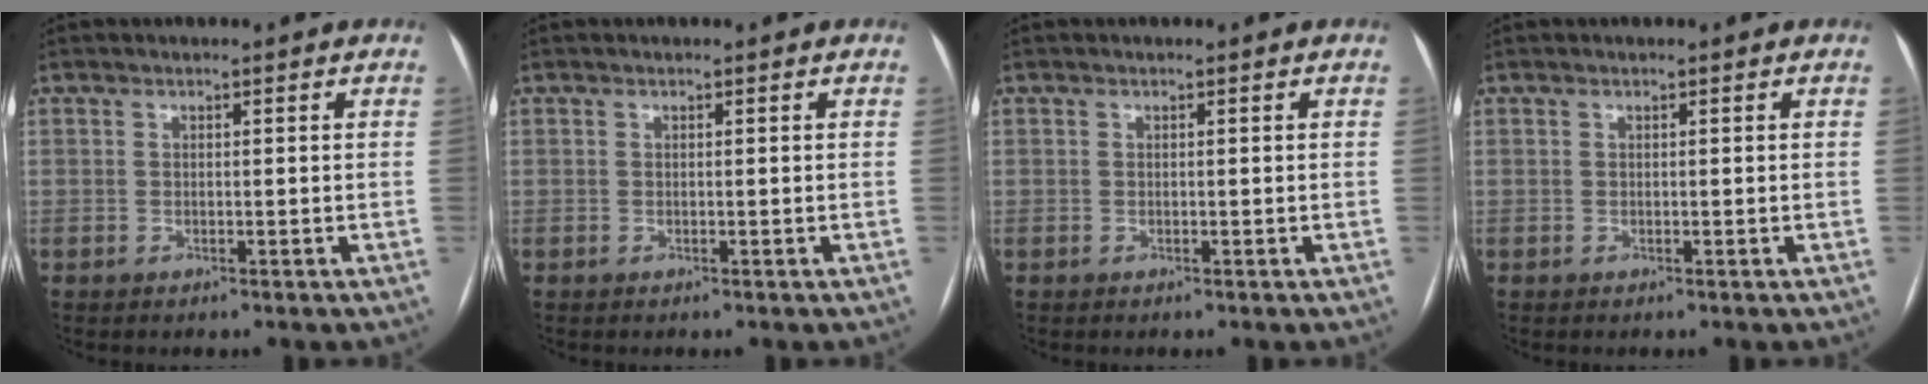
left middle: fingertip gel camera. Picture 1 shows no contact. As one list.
[{"total": 0.0}, {"total": 0.0}, {"total": 0.0}]